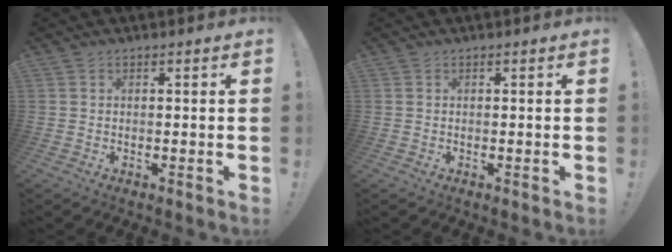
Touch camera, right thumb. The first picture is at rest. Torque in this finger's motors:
{"motor_torque": [0.00, 0.00, 0.01, 0.00, 0.00]}